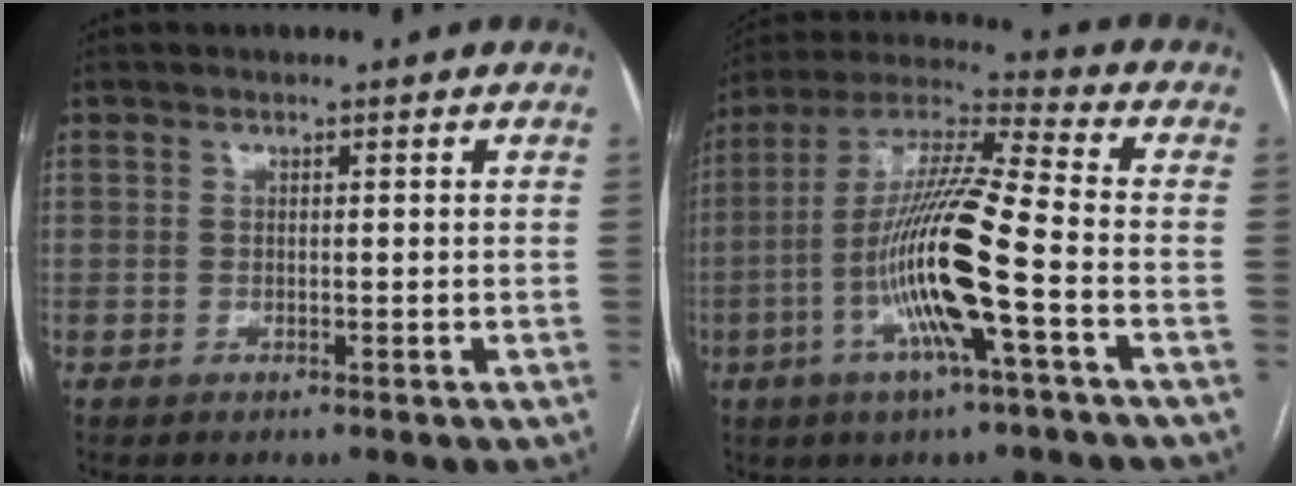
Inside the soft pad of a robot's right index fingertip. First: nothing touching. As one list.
[{"total": 16.2, "force": [-4.6, 0.5, 15.5], "torque": [-0.308, -0.002, -0.093]}]